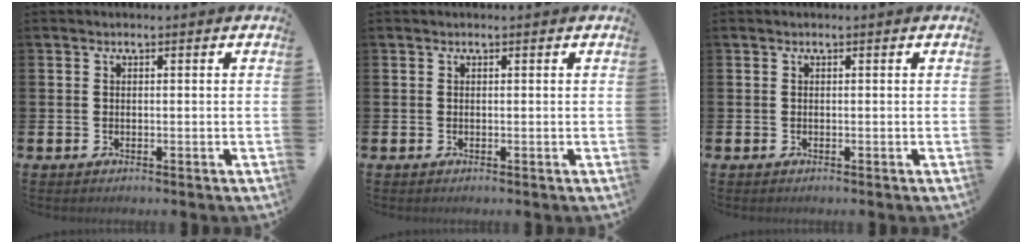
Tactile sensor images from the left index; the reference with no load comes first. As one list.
[{"total": 0.0}, {"total": 0.0}]